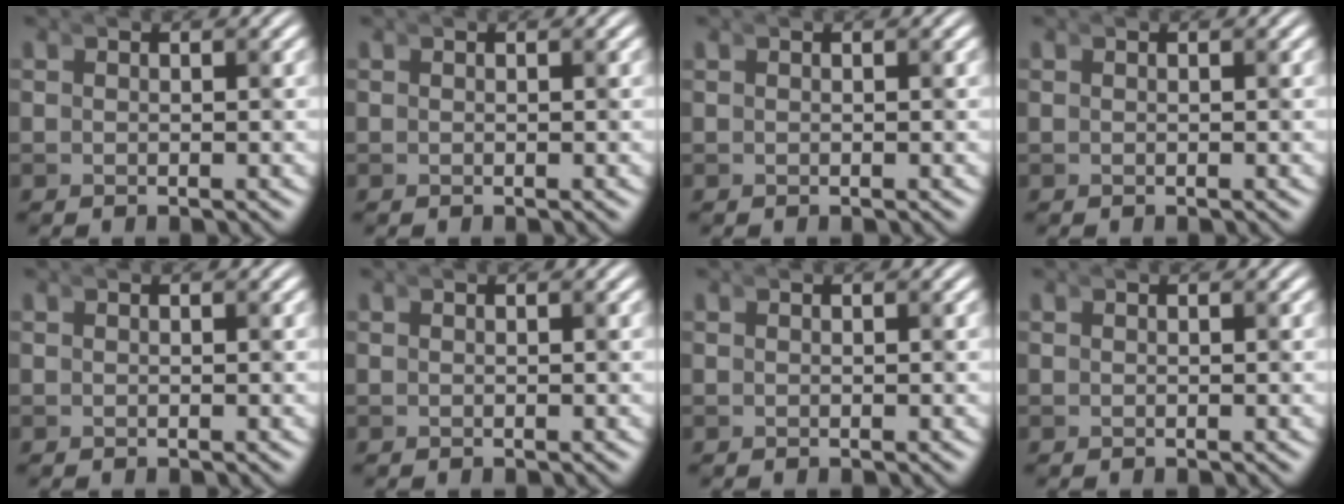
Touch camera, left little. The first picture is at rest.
{"total": 0.0}
{"total": 0.0}
{"total": 0.0}
{"total": 0.0}
{"total": 0.0}
{"total": 0.0}
{"total": 0.0}